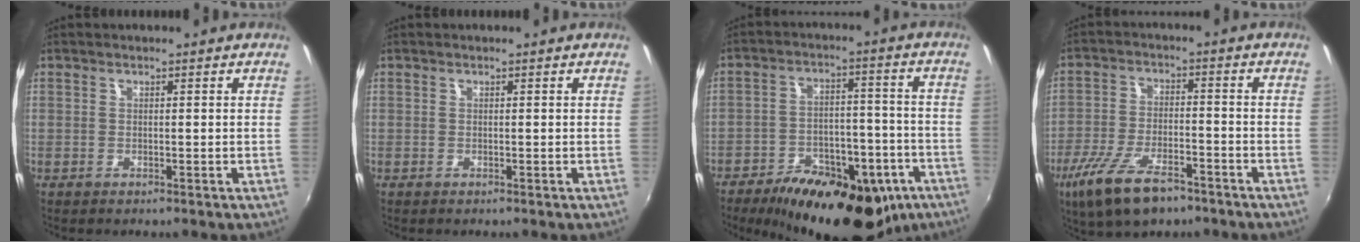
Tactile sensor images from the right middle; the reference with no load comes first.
{"total": 0.0}
{"total": 25.0, "force": [-16.6, 11.8, 14.5], "torque": [-0.243, -0.005, -0.218]}
{"total": 13.2, "force": [-8.6, 5.0, 8.6], "torque": [-0.194, -0.030, -0.156]}